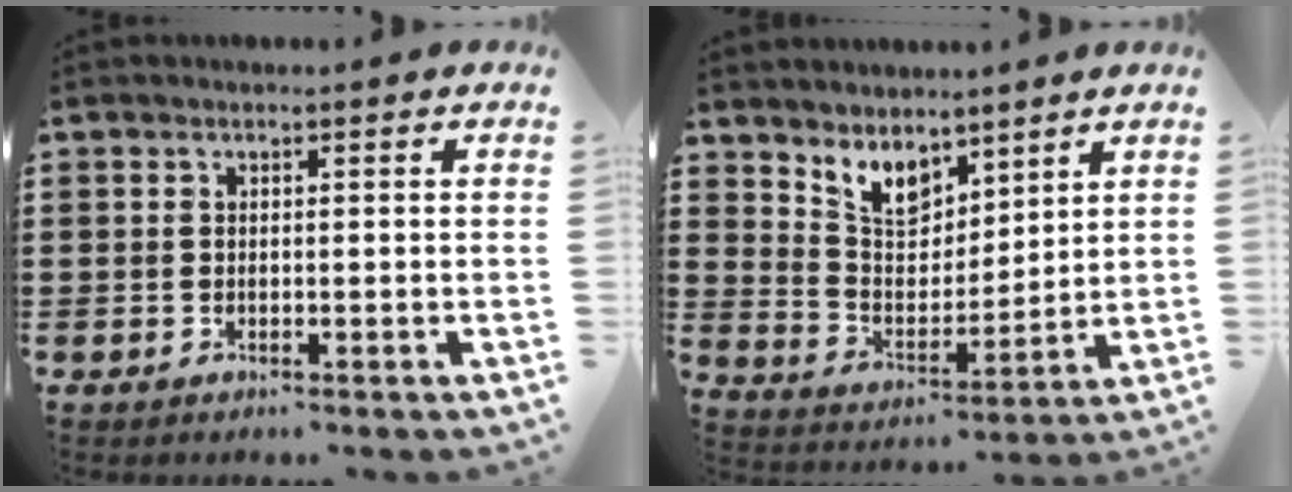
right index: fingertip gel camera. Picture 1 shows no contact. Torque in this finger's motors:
{"motor_torque": [0.89, 0.81, 0.16, 0.08]}